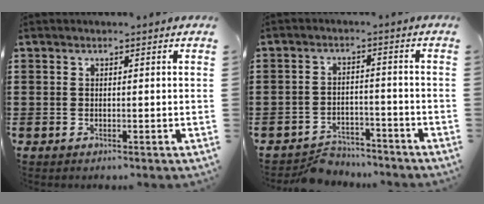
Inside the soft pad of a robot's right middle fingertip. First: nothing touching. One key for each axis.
{"total": 3.8, "fx": -3.7, "fy": 1.0, "fz": 0.1, "tx": -0.008, "ty": 0.006, "tz": -0.078}